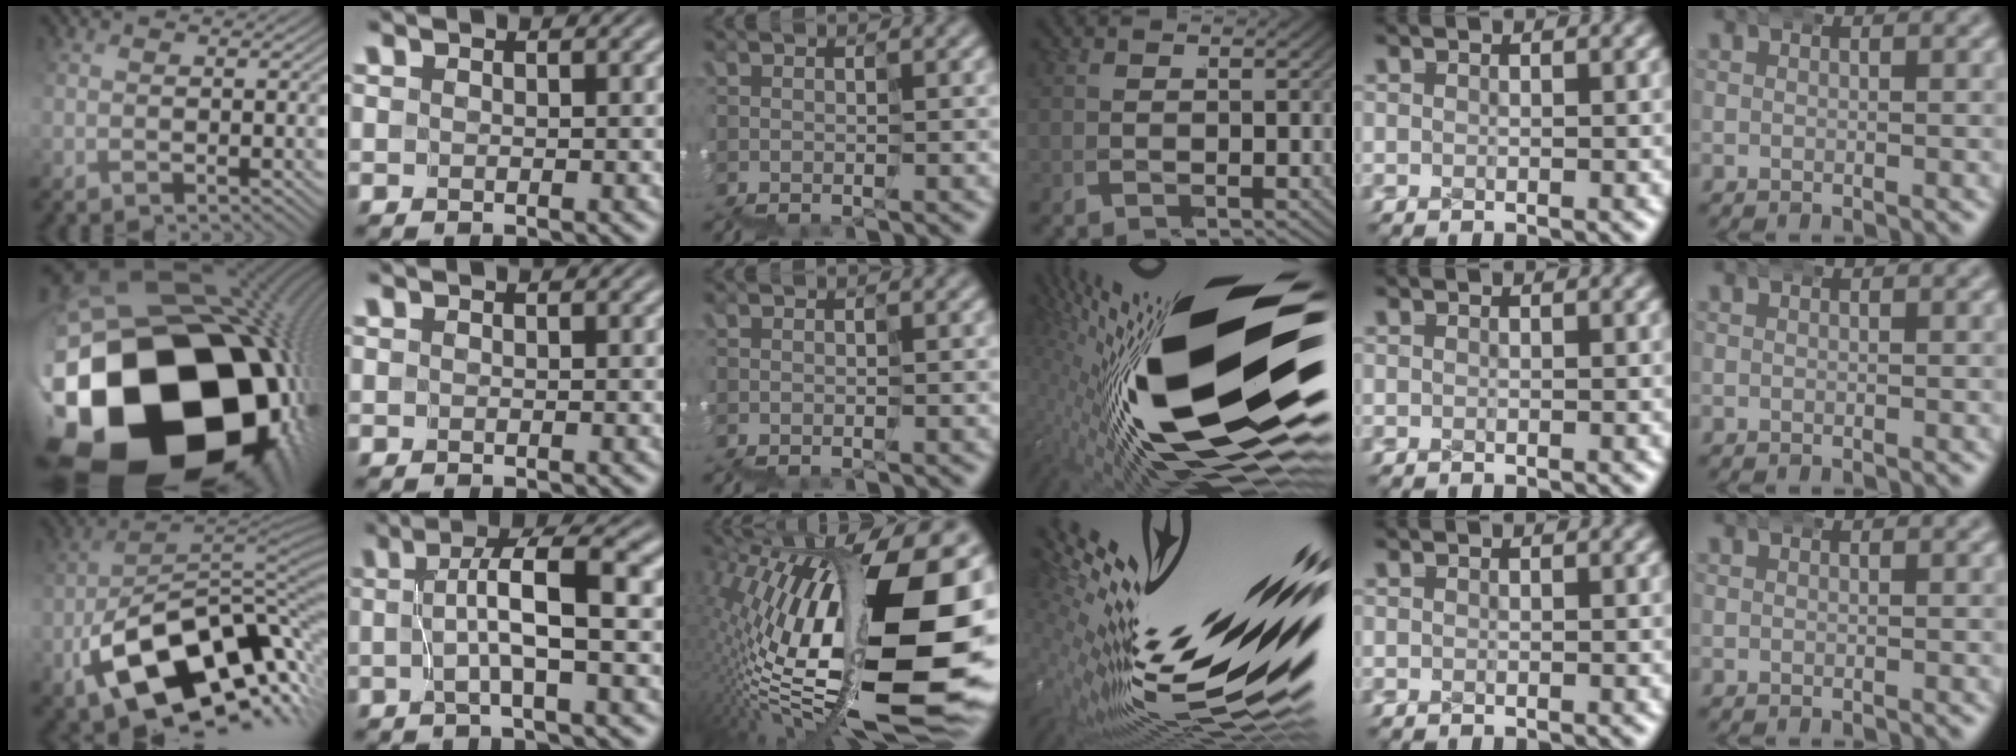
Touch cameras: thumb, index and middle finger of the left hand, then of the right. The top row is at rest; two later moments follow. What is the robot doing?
{"motion": "wrap", "object": "duck tape"}